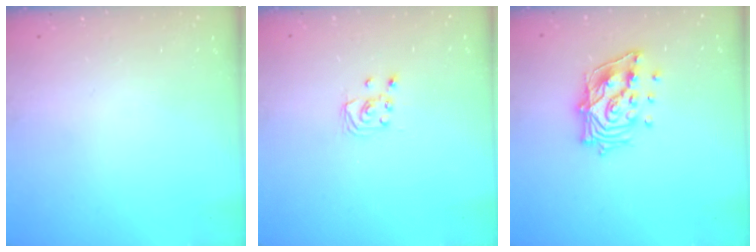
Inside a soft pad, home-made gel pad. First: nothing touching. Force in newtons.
{"total": 2.3, "press": 2.2, "slide": 0.3}
{"total": 14.9, "press": 14.8, "slide": 2.0}